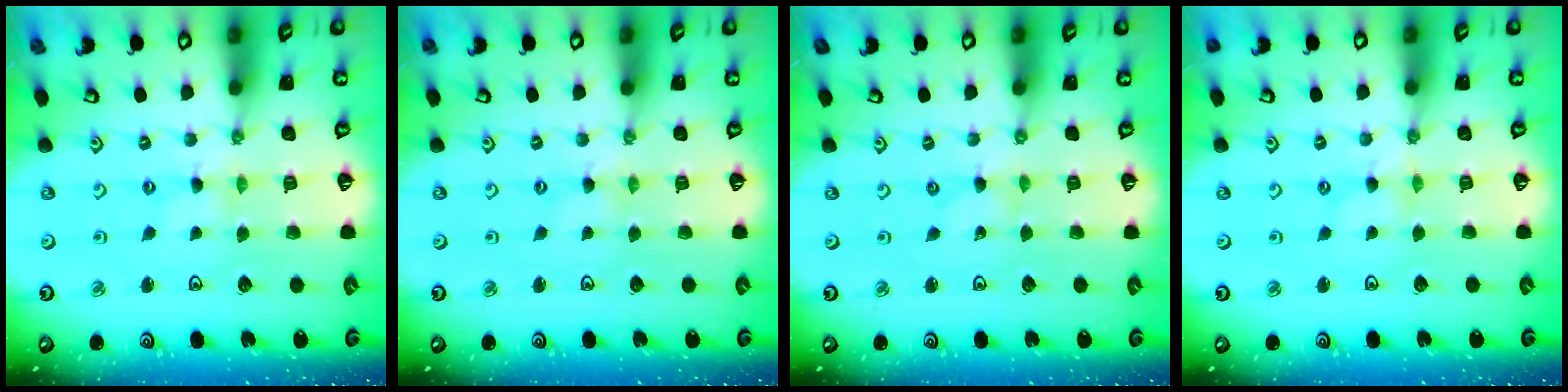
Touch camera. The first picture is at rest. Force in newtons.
{"total": 0.0}
{"total": 0.0}
{"total": 1.5, "press": 1.5, "slide": 0.2}